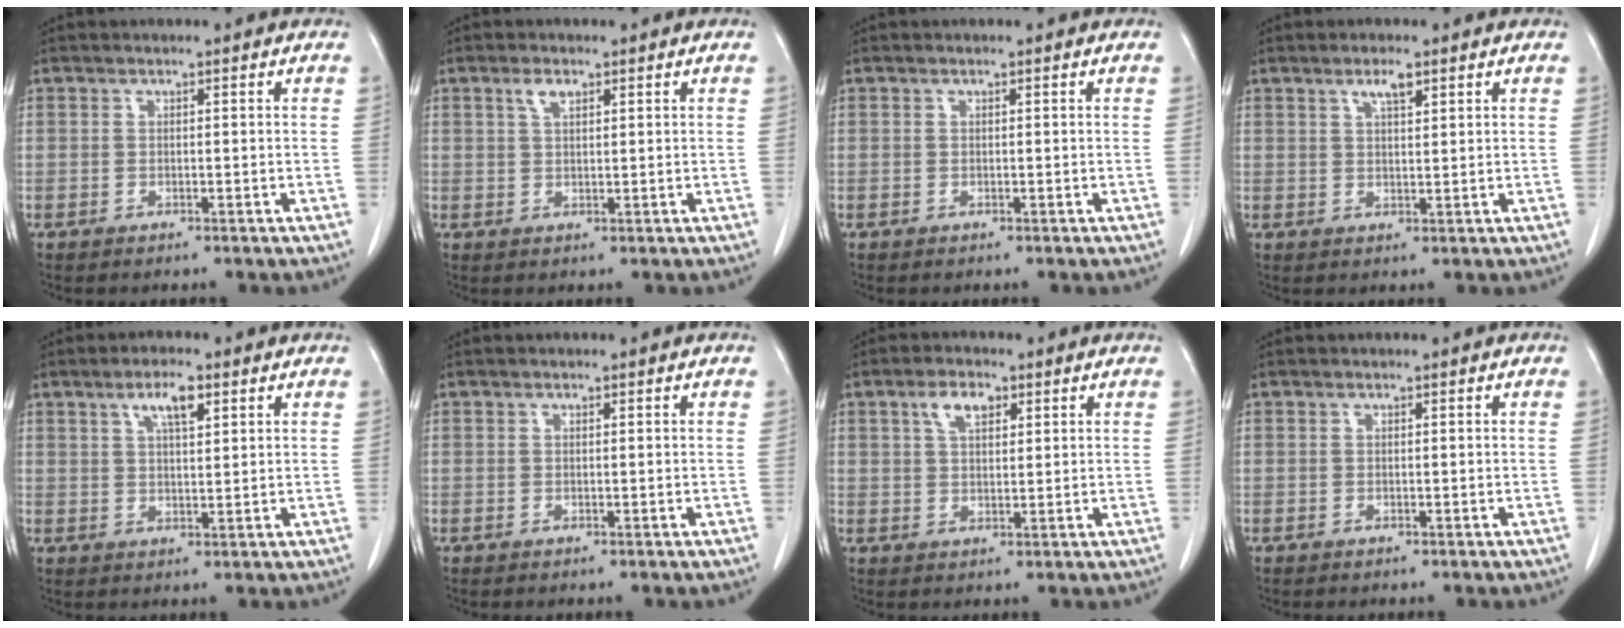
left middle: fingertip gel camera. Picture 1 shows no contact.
{"total": 2.2, "force": [1.2, 1.0, 1.5], "torque": [-0.032, 0.005, 0.026]}
{"total": 0.0}
{"total": 2.8, "force": [1.8, 0.6, 2.1], "torque": [-0.040, 0.002, 0.032]}
{"total": 4.7, "force": [2.5, 1.2, 3.8], "torque": [-0.072, 0.004, 0.045]}
{"total": 0.0}
{"total": 4.3, "force": [2.1, 2.1, 3.1], "torque": [-0.061, 0.009, 0.041]}
{"total": 0.0}